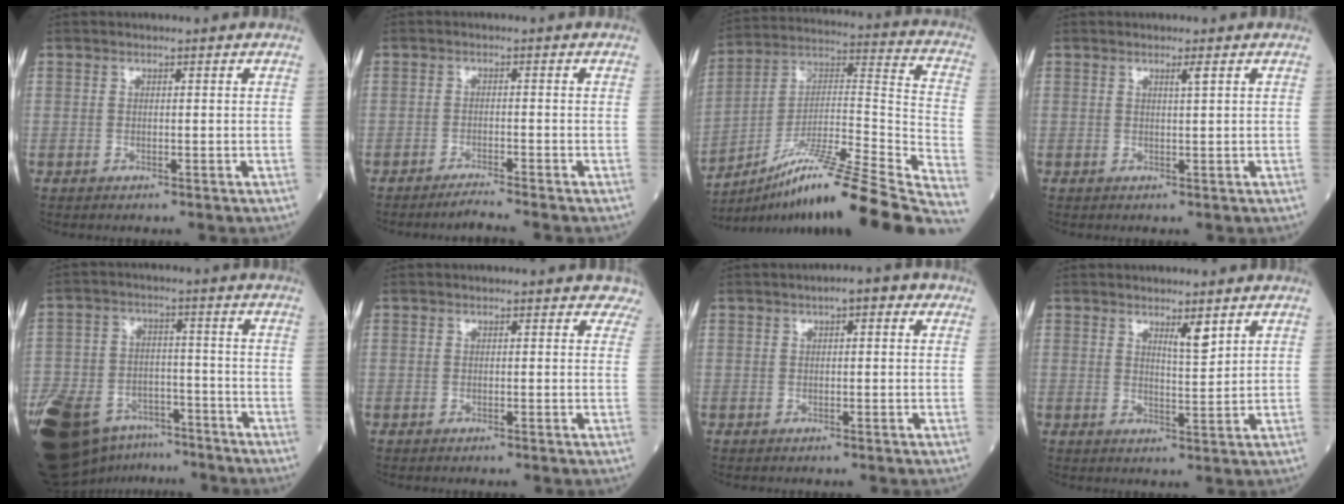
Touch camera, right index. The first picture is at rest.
{"total": 3.0, "force": [-2.7, -1.0, 0.6], "torque": [-0.014, -0.010, -0.048]}
{"total": 28.0, "force": [-21.6, 0.2, 17.8], "torque": [-0.212, 0.003, -0.348]}
{"total": 1.2, "force": [0.6, -0.3, 1.0], "torque": [-0.020, -0.004, 0.012]}
{"total": 22.6, "force": [-14.8, 12.7, 11.4], "torque": [-0.309, -0.019, -0.241]}
{"total": 2.2, "force": [1.8, 1.2, 0.3], "torque": [0.015, -0.004, -0.002]}
{"total": 3.5, "force": [1.6, 1.4, 2.8], "torque": [-0.035, 0.018, 0.016]}
{"total": 3.2, "force": [2.1, 0.3, 2.4], "torque": [-0.043, -0.006, 0.038]}